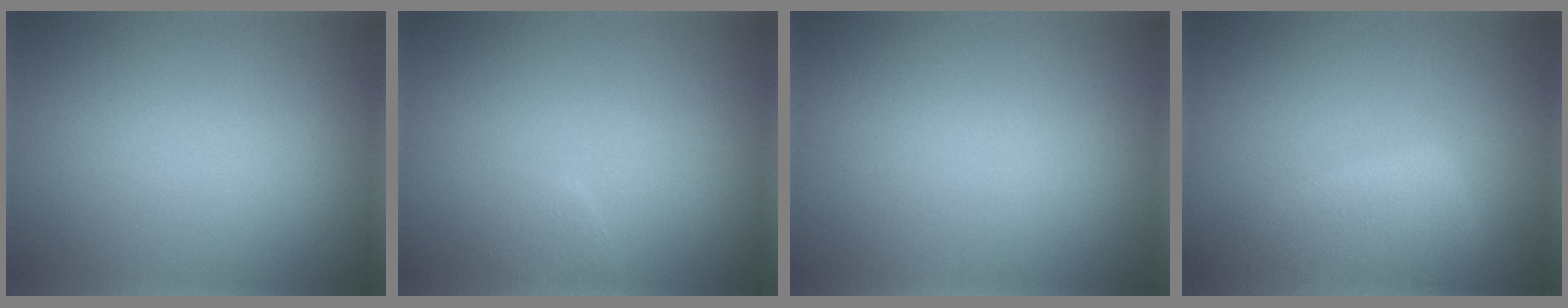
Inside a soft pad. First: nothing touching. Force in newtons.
{"total": 1.1, "press": 1.1, "slide": 0.1}
{"total": 0.0}
{"total": 5.6, "press": 5.6, "slide": 0.2}